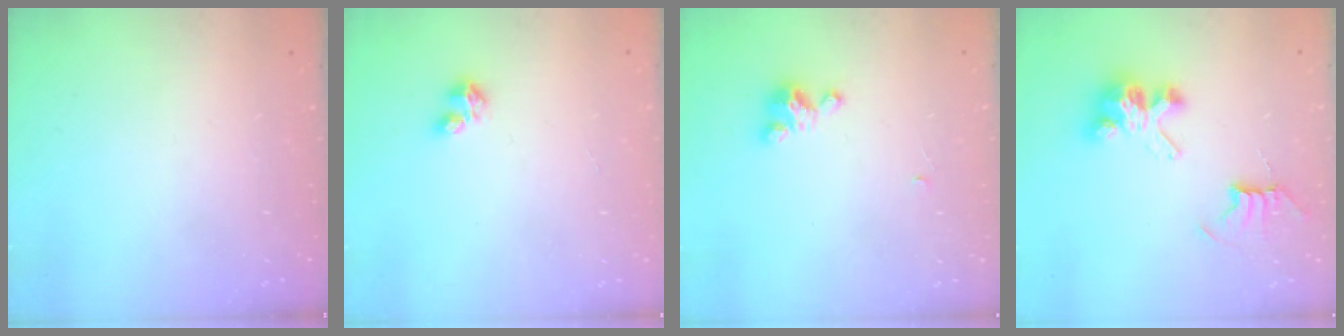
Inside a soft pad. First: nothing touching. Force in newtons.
{"total": 2.7, "press": 2.7, "slide": 0.3}
{"total": 3.2, "press": 3.2, "slide": 0.3}
{"total": 8.1, "press": 8.1, "slide": 0.4}